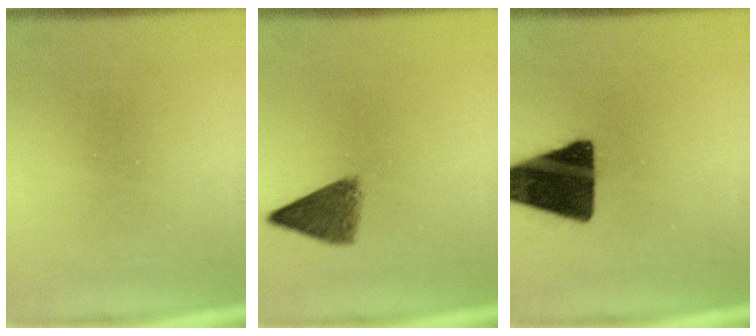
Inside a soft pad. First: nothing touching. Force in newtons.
{"total": 5.1}
{"total": 16.3}